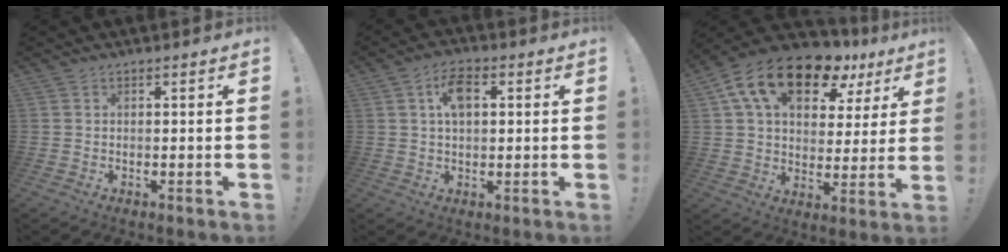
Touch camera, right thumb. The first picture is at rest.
{"total": 7.0, "force": [1.7, 3.9, 5.6], "torque": [-0.092, 0.009, 0.030]}
{"total": 18.6, "force": [10.8, 9.6, 11.6], "torque": [-0.189, -0.057, 0.189]}